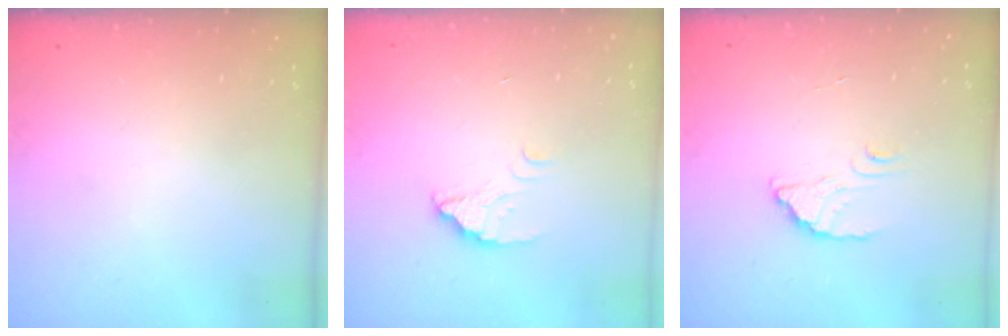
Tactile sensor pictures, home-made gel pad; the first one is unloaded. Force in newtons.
{"total": 2.1, "press": 2.1, "slide": 0.1}
{"total": 2.4, "press": 2.4, "slide": 0.1}